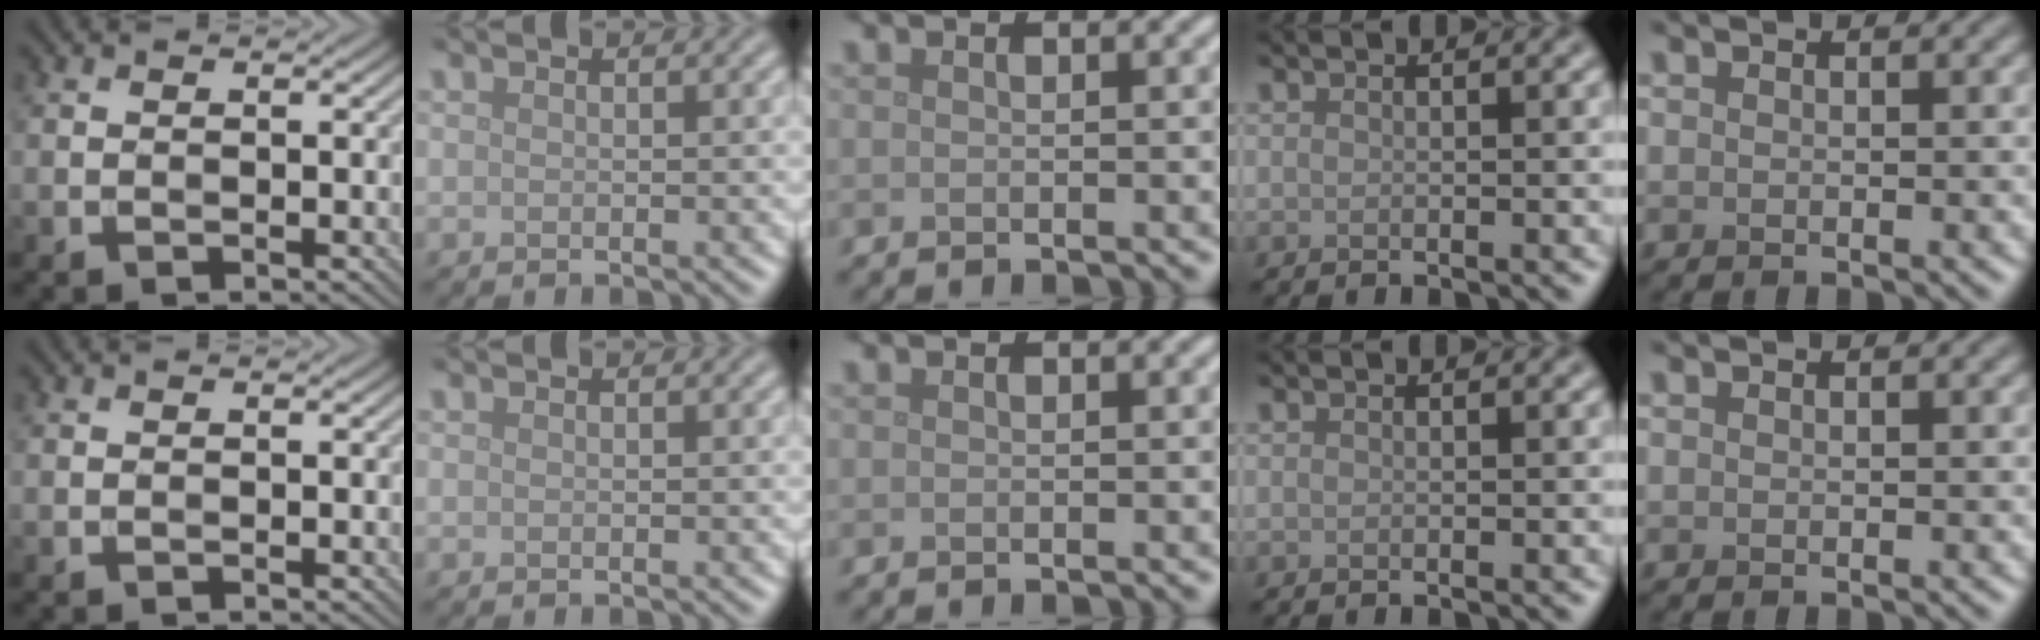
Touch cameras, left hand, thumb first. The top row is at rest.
{}